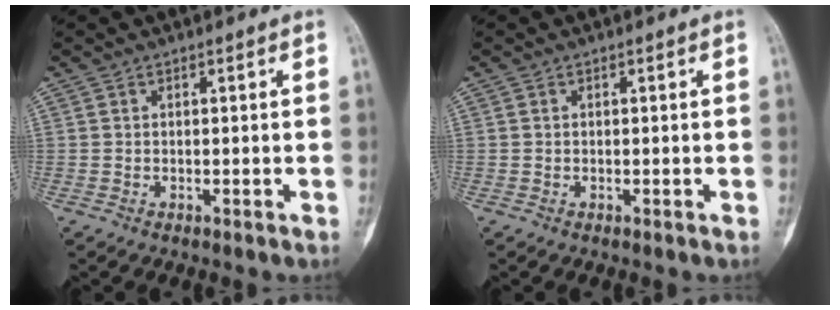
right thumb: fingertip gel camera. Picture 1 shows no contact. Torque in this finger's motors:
{"motor_torque": [-0.51, -0.19, 0.18, 0.00, -0.05]}